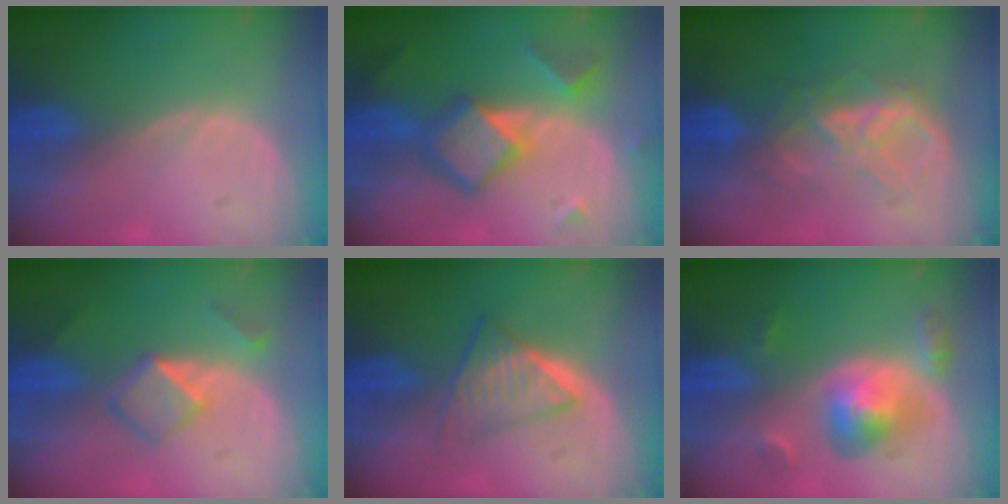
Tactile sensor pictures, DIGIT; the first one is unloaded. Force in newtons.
{"total": 7.4, "press": 7.4, "slide": 0.5}
{"total": 6.6, "press": 6.6, "slide": 0.3}
{"total": 5.3, "press": 4.5, "slide": 2.9}
{"total": 6.3, "press": 5.5, "slide": 3.1}
{"total": 6.2, "press": 5.8, "slide": 2.3}